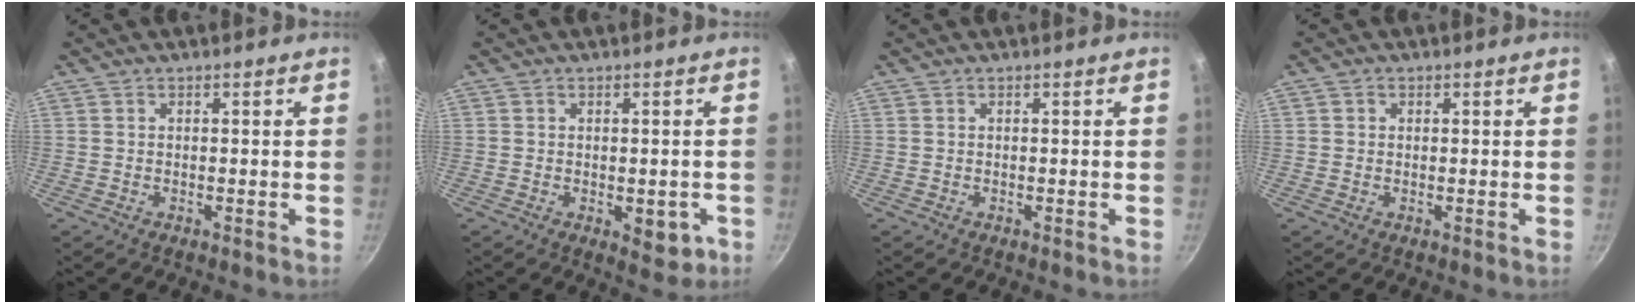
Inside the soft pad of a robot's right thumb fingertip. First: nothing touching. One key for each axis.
{"total": 4.4, "fx": -1.0, "fy": 2.5, "fz": 3.4, "tx": -0.031, "ty": -0.001, "tz": -0.008}
{"total": 0.0}
{"total": 0.9, "fx": 0.2, "fy": 0.9, "fz": 0.2, "tx": 0.000, "ty": 0.002, "tz": 0.001}